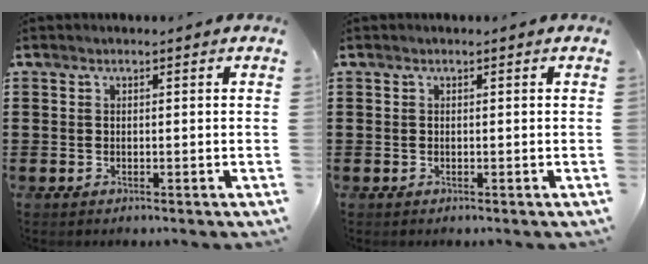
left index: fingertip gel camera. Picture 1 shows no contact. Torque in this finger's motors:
{"motor_torque": [0.00, 0.00, 0.00, -0.01]}